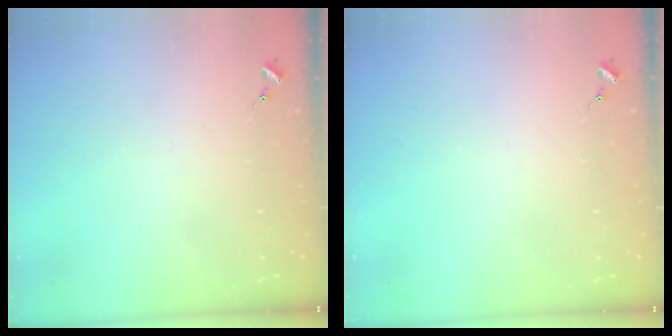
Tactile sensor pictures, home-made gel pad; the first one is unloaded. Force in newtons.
{"total": 0.0}